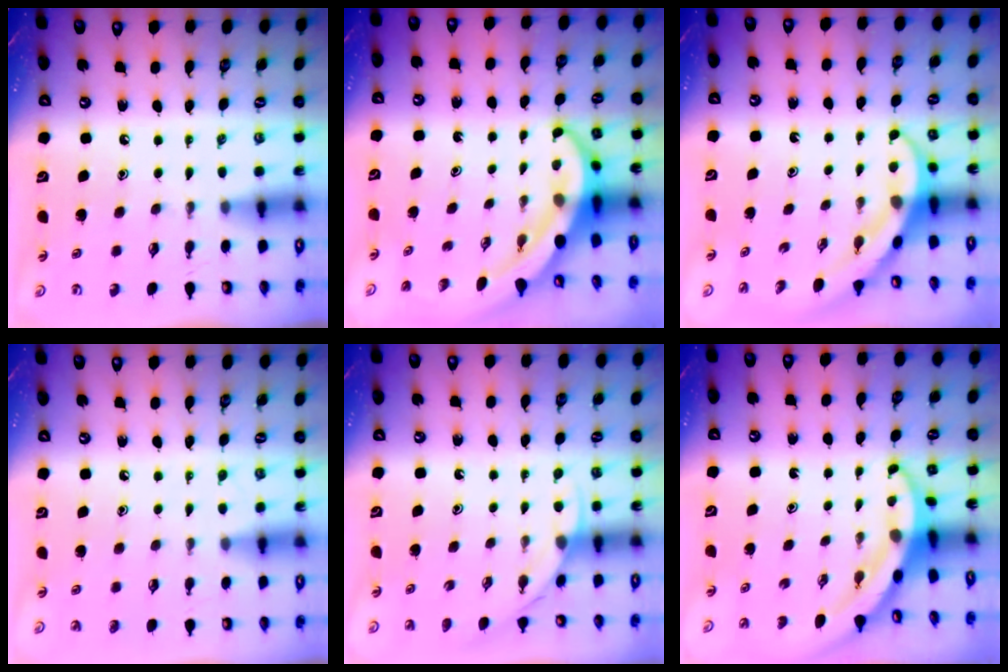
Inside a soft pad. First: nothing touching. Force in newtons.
{"total": 6.7, "press": 6.5, "slide": 1.5}
{"total": 4.0, "press": 3.9, "slide": 0.4}
{"total": 4.1, "press": 4.1, "slide": 0.4}
{"total": 3.4, "press": 3.4, "slide": 0.2}
{"total": 3.9, "press": 3.9, "slide": 0.5}